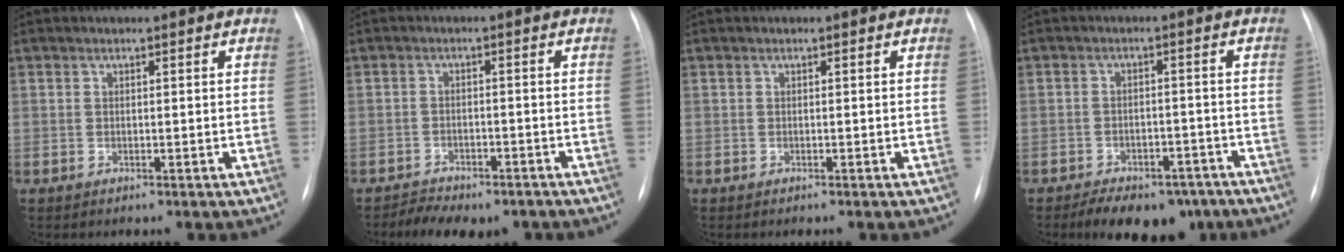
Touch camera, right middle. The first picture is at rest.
{"total": 7.9, "force": [-6.5, 3.4, 3.0], "torque": [-0.038, 0.008, -0.088]}
{"total": 0.0}
{"total": 11.9, "force": [-8.7, 6.1, 5.3], "torque": [-0.075, 0.012, -0.118]}